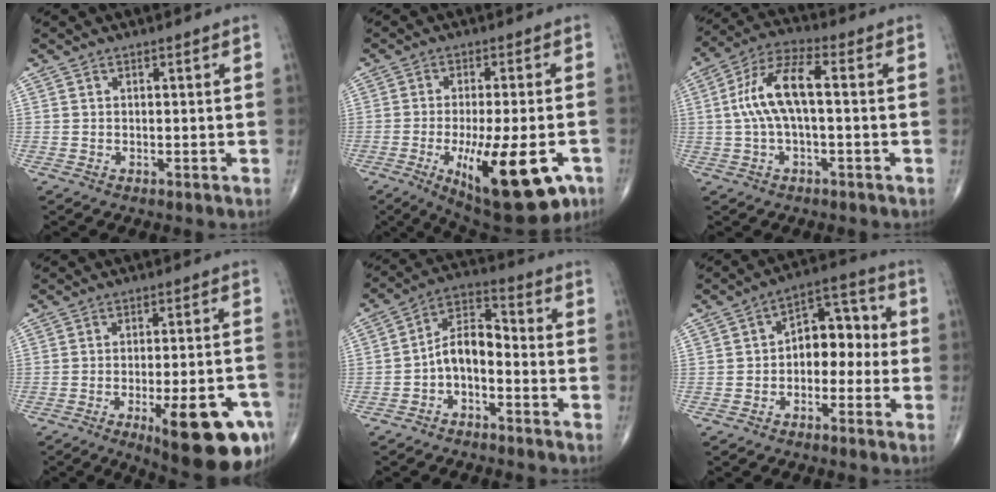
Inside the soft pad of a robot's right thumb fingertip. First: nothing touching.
{"total": 19.0, "force": [-7.3, 6.4, 16.4], "torque": [-0.219, -0.008, -0.094]}
{"total": 10.5, "force": [0.3, 3.9, 9.8], "torque": [-0.210, 0.037, 0.001]}
{"total": 19.2, "force": [-8.9, 5.5, 16.2], "torque": [-0.166, 0.029, -0.111]}
{"total": 8.0, "force": [-2.9, 4.4, 6.0], "torque": [-0.098, 0.054, -0.065]}
{"total": 9.5, "force": [-1.1, 6.2, 7.1], "torque": [-0.064, 0.043, -0.035]}